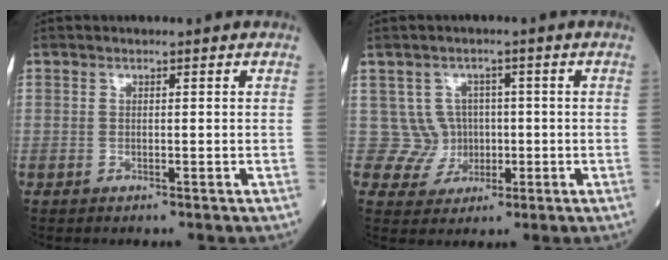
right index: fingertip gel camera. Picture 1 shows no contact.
{"total": 4.7, "force": [0.3, 4.6, -0.2], "torque": [0.017, 0.011, 0.013]}